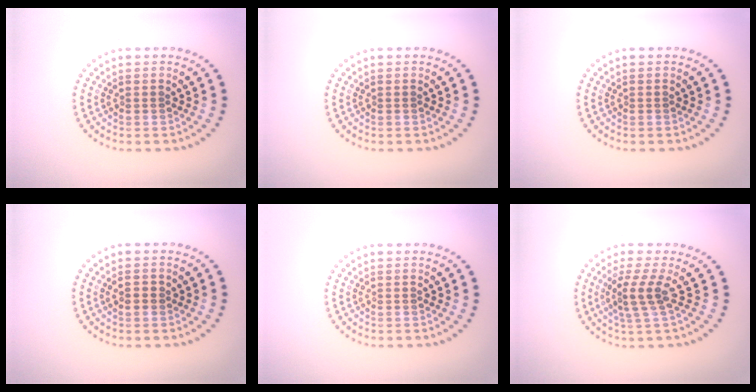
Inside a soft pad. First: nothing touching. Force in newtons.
{"total": 0.0}
{"total": 0.0}
{"total": 0.8, "press": 0.8, "slide": 0.2}
{"total": 0.0}
{"total": 2.5, "press": 1.9, "slide": 1.7}